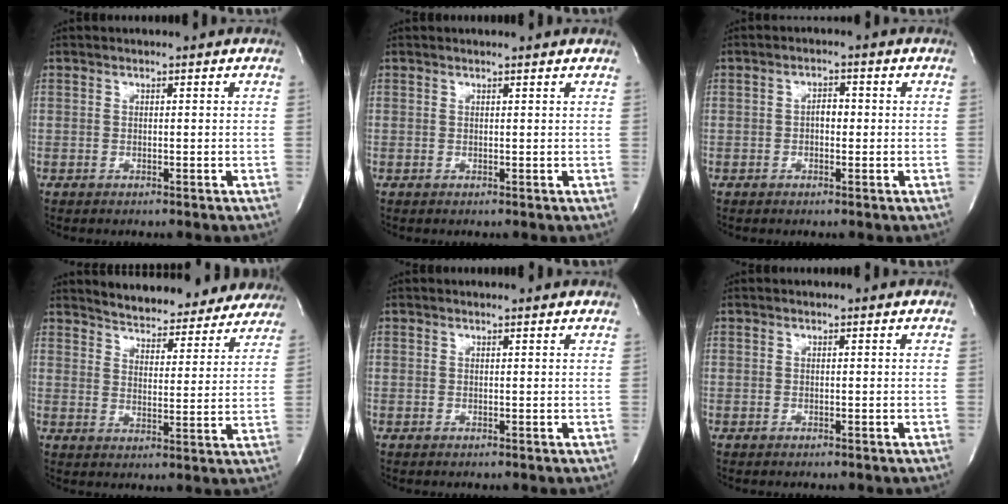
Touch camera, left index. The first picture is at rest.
{"total": 1.4, "force": [1.4, -0.2, 0.3], "torque": [-0.018, 0.003, 0.017]}
{"total": 2.1, "force": [-0.2, 1.2, 1.7], "torque": [-0.023, 0.006, -0.006]}
{"total": 19.2, "force": [17.9, 5.4, 4.2], "torque": [-0.046, -0.022, 0.218]}
{"total": 1.1, "force": [1.0, -0.1, 0.2], "torque": [-0.014, 0.002, 0.014]}
{"total": 0.0}